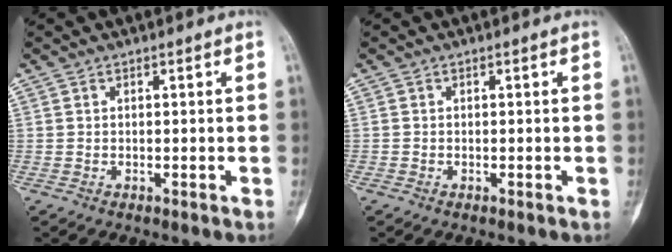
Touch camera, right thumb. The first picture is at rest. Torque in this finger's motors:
{"motor_torque": [0.32, 0.39, -0.15, -0.05, -0.04]}